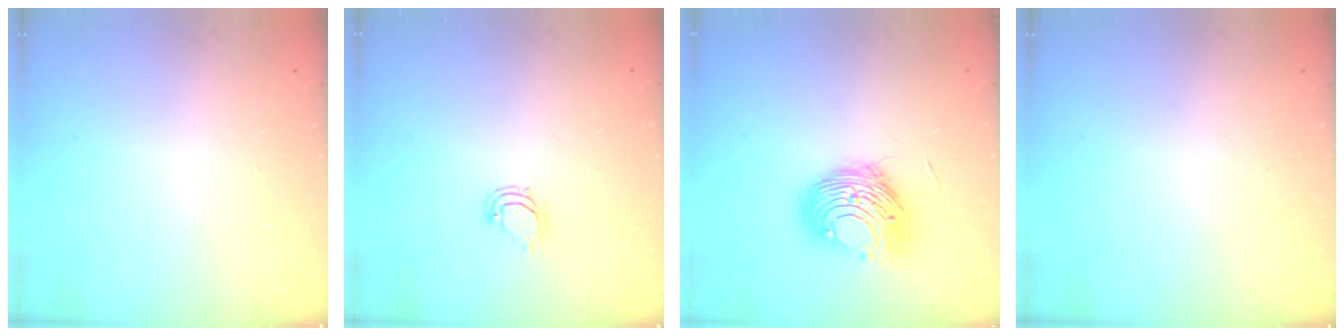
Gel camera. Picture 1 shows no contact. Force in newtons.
{"total": 4.6, "press": 4.5, "slide": 0.3}
{"total": 11.1, "press": 11.1, "slide": 0.9}
{"total": 0.0}